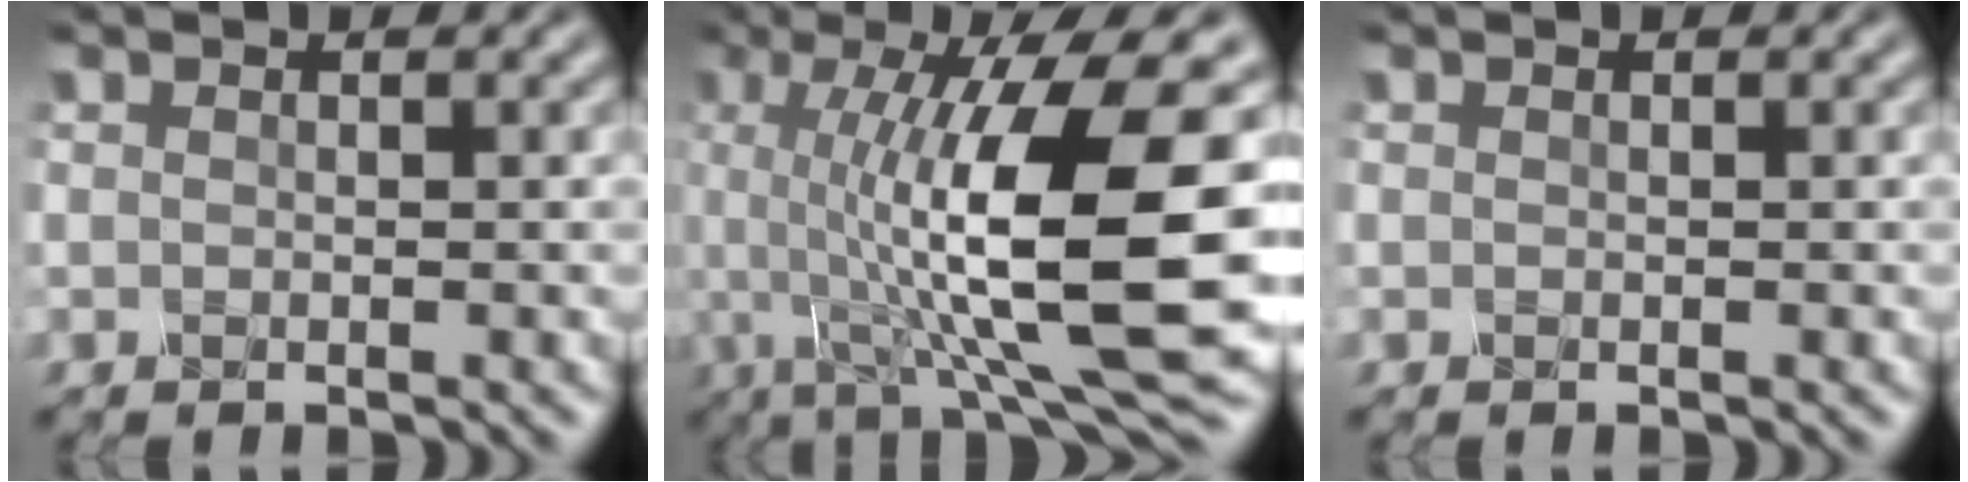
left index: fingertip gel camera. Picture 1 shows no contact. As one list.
[{"total": 14.7, "force": [0.2, 3.5, 14.3], "torque": [-0.218, 0.004, 0.009]}, {"total": 0.0}]